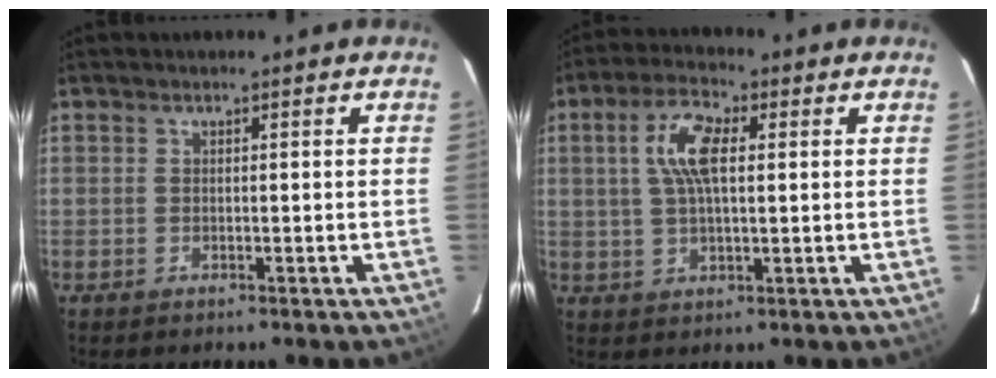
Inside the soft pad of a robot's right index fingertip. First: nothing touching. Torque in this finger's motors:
{"motor_torque": [0.44, -0.02, 0.48, 0.11]}